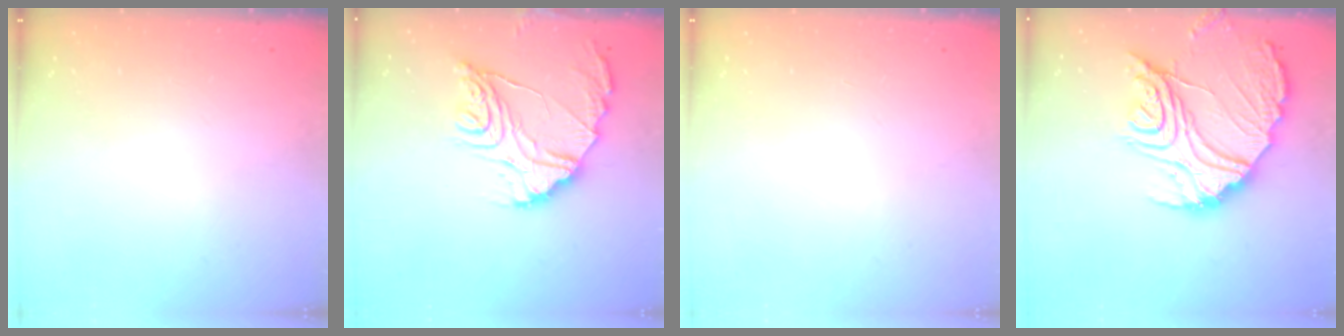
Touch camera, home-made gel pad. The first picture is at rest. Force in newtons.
{"total": 15.7, "press": 15.6, "slide": 1.1}
{"total": 0.0}
{"total": 22.1, "press": 22.0, "slide": 1.8}